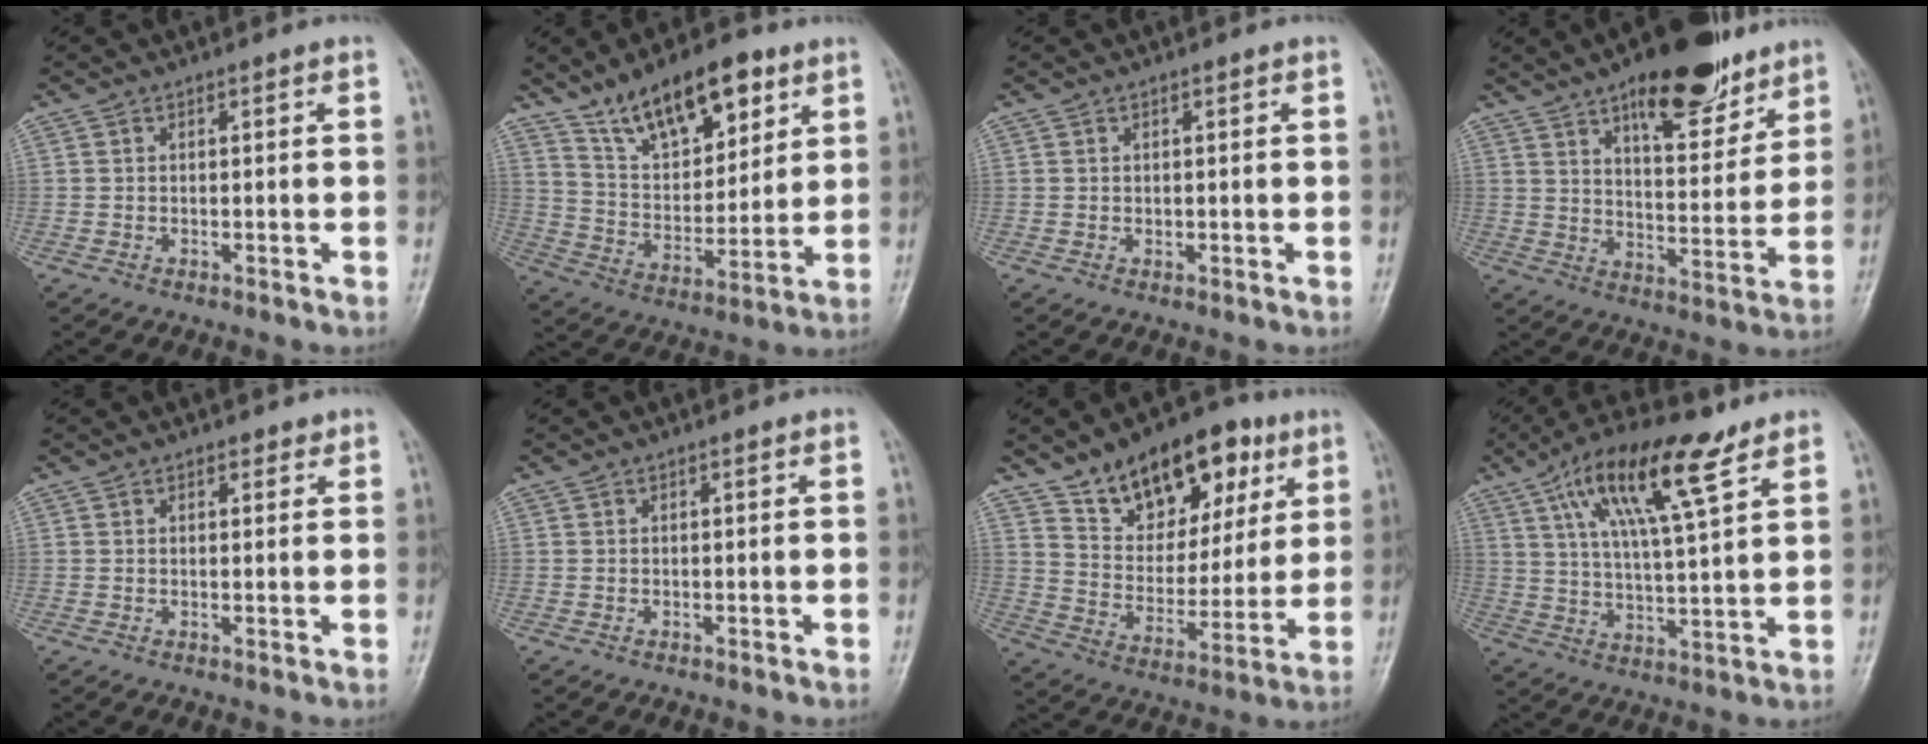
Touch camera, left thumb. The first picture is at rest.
{"total": 16.2, "force": [10.1, 7.4, 10.3], "torque": [-0.127, -0.048, 0.179]}
{"total": 0.0}
{"total": 16.8, "force": [11.0, 6.6, 10.8], "torque": [-0.116, -0.057, 0.168]}
{"total": 1.1, "force": [0.9, 0.6, 0.1], "torque": [0.006, -0.006, 0.007]}
{"total": 0.0}
{"total": 19.4, "force": [11.1, 11.0, 11.6], "torque": [-0.125, -0.040, 0.183]}
{"total": 15.8, "force": [8.4, 4.4, 12.7], "torque": [-0.213, -0.016, 0.146]}